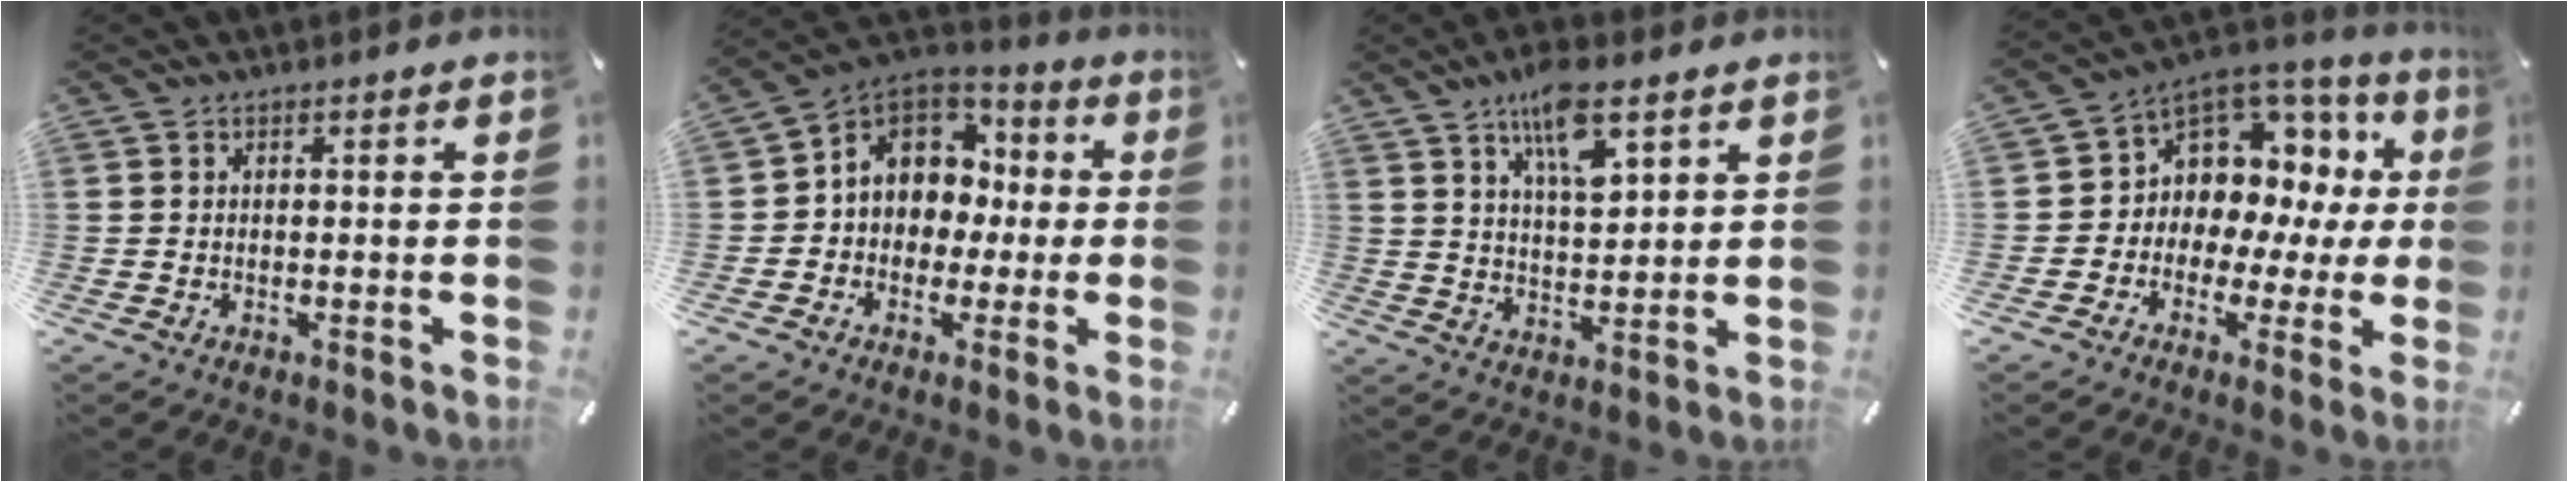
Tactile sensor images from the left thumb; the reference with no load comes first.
{"total": 9.8, "force": [1.0, 9.3, 3.1], "torque": [-0.076, 0.000, 0.025]}
{"total": 9.9, "force": [6.2, 3.5, 6.8], "torque": [-0.116, -0.022, 0.106]}
{"total": 8.0, "force": [2.3, 7.4, 2.3], "torque": [-0.041, -0.046, 0.044]}